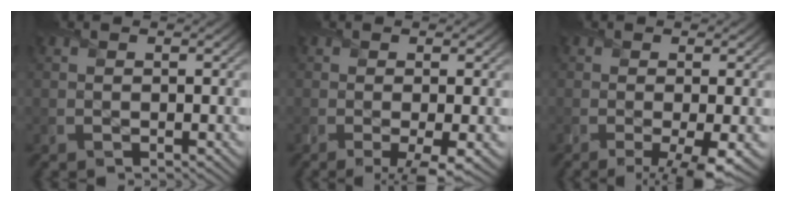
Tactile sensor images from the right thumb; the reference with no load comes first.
{"total": 3.2, "force": [-0.9, 0.6, 3.0], "torque": [-0.056, -0.009, -0.018]}
{"total": 4.7, "force": [-1.5, 1.1, 4.3], "torque": [-0.068, -0.014, -0.024]}